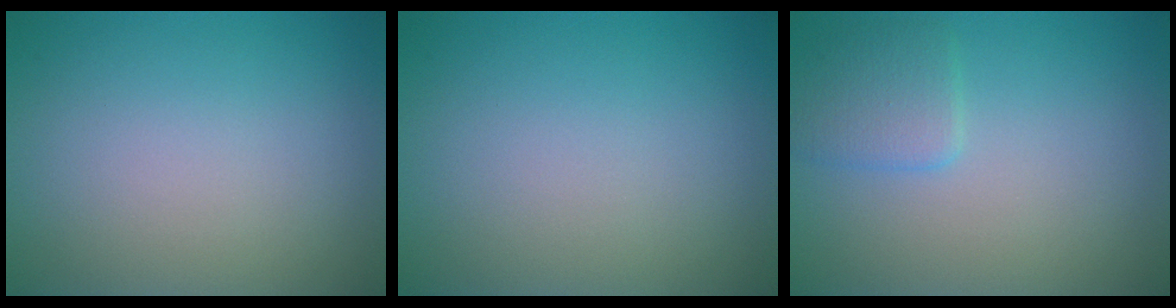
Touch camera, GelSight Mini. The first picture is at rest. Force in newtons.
{"total": 0.0}
{"total": 2.2, "press": 2.2, "slide": 0.1}